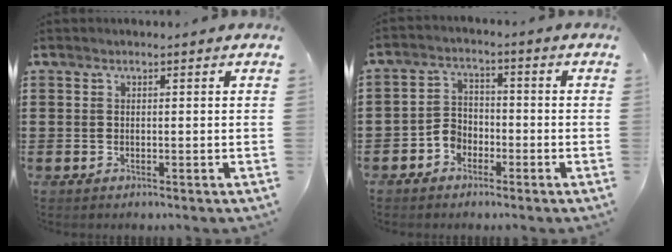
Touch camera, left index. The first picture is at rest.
{"total": 3.6, "force": [-2.5, 2.4, 1.0], "torque": [-0.028, 0.009, -0.052]}